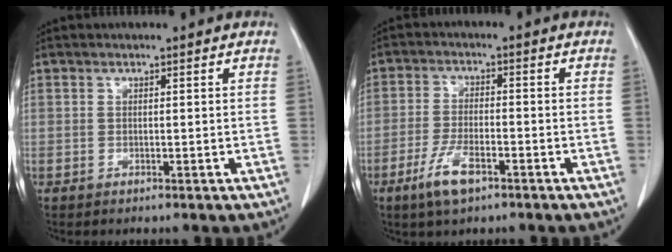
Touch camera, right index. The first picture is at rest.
{"total": 6.1, "force": [-3.7, 1.7, 4.6], "torque": [-0.097, -0.007, -0.066]}